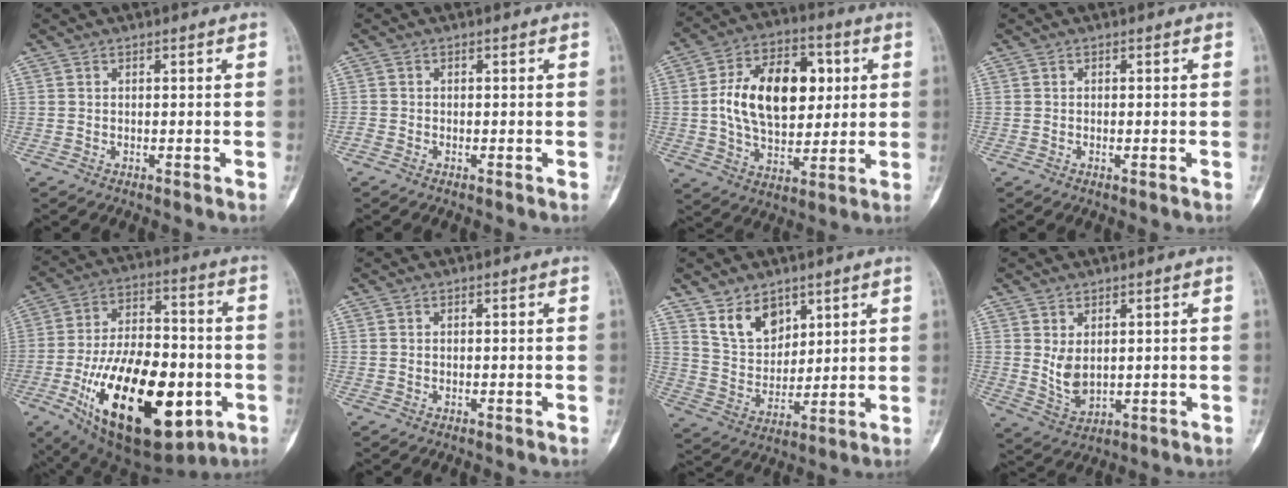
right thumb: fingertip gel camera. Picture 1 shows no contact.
{"total": 0.8, "force": [-0.6, 0.5, 0.3], "torque": [-0.010, -0.001, -0.017]}
{"total": 19.0, "force": [2.9, 11.8, 14.6], "torque": [-0.211, 0.007, 0.050]}
{"total": 0.8, "force": [-0.2, 0.3, 0.7], "torque": [-0.015, 0.000, -0.003]}
{"total": 33.4, "force": [-11.0, 16.8, 26.6], "torque": [-0.472, 0.027, -0.162]}
{"total": 0.0}
{"total": 9.4, "force": [5.9, 6.0, 4.1], "torque": [-0.048, -0.041, 0.121]}
{"total": 5.1, "force": [1.1, 3.1, 3.9], "torque": [-0.058, -0.016, 0.035]}